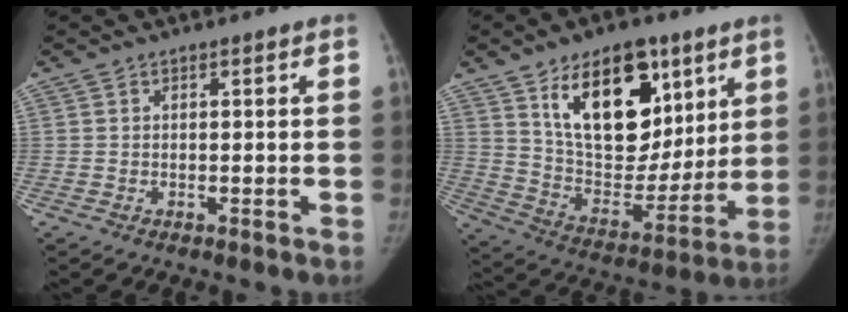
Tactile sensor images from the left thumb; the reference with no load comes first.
{"total": 22.2, "force": [10.8, 12.9, 14.5], "torque": [-0.163, -0.053, 0.186]}